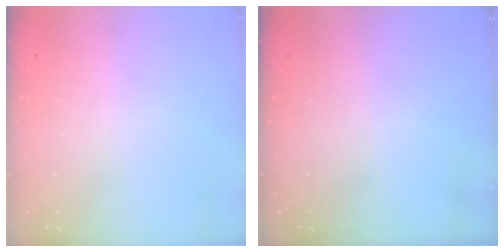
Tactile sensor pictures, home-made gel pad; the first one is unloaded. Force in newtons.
{"total": 0.0}